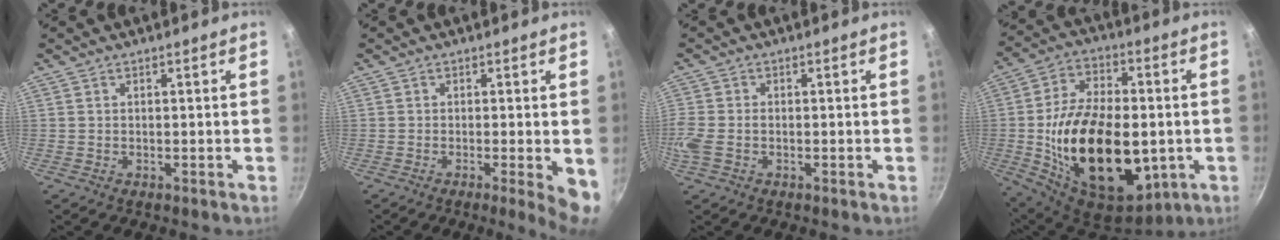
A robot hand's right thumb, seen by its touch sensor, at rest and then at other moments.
{"total": 6.2, "force": [-1.2, 1.0, 5.9], "torque": [-0.065, -0.005, -0.013]}
{"total": 4.7, "force": [-1.1, 3.1, 3.4], "torque": [-0.087, 0.002, -0.028]}
{"total": 28.5, "force": [-3.3, 17.0, 22.7], "torque": [-0.377, 0.005, -0.036]}